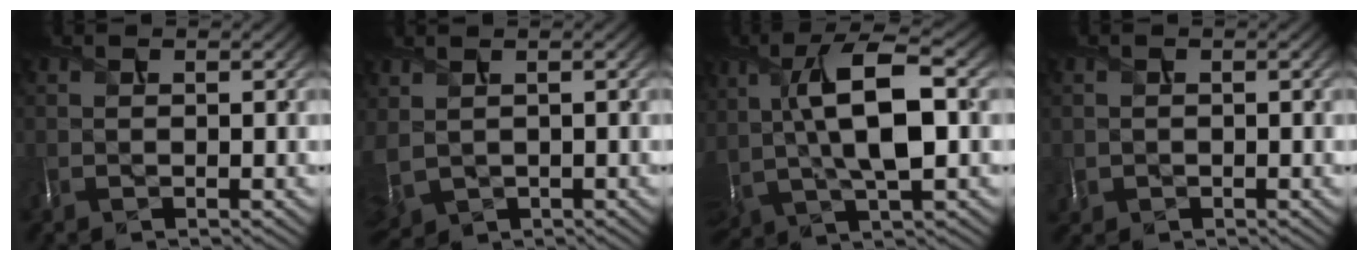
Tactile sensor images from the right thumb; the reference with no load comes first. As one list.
[{"total": 3.4, "force": [0.9, 2.5, 2.1], "torque": [-0.083, -0.004, 0.031]}, {"total": 10.3, "force": [1.6, 4.5, 9.2], "torque": [-0.188, 0.005, 0.033]}, {"total": 1.2, "force": [-0.2, 1.1, -0.6], "torque": [0.005, -0.006, -0.001]}]